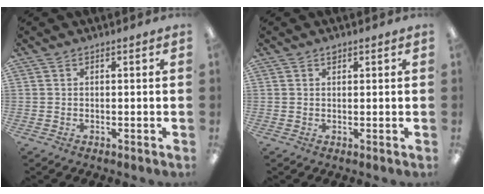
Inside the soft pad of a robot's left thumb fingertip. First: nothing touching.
{"total": 1.1, "force": [0.8, 0.5, 0.5], "torque": [-0.004, -0.004, 0.014]}